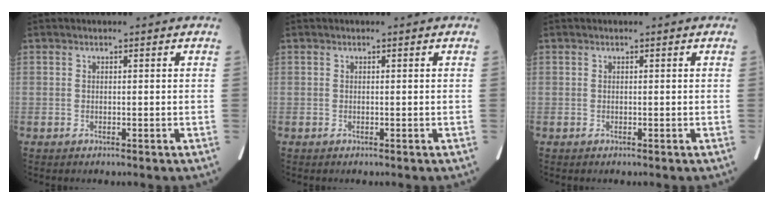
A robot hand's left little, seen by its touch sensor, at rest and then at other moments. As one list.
[{"total": 0.0}, {"total": 0.0}]